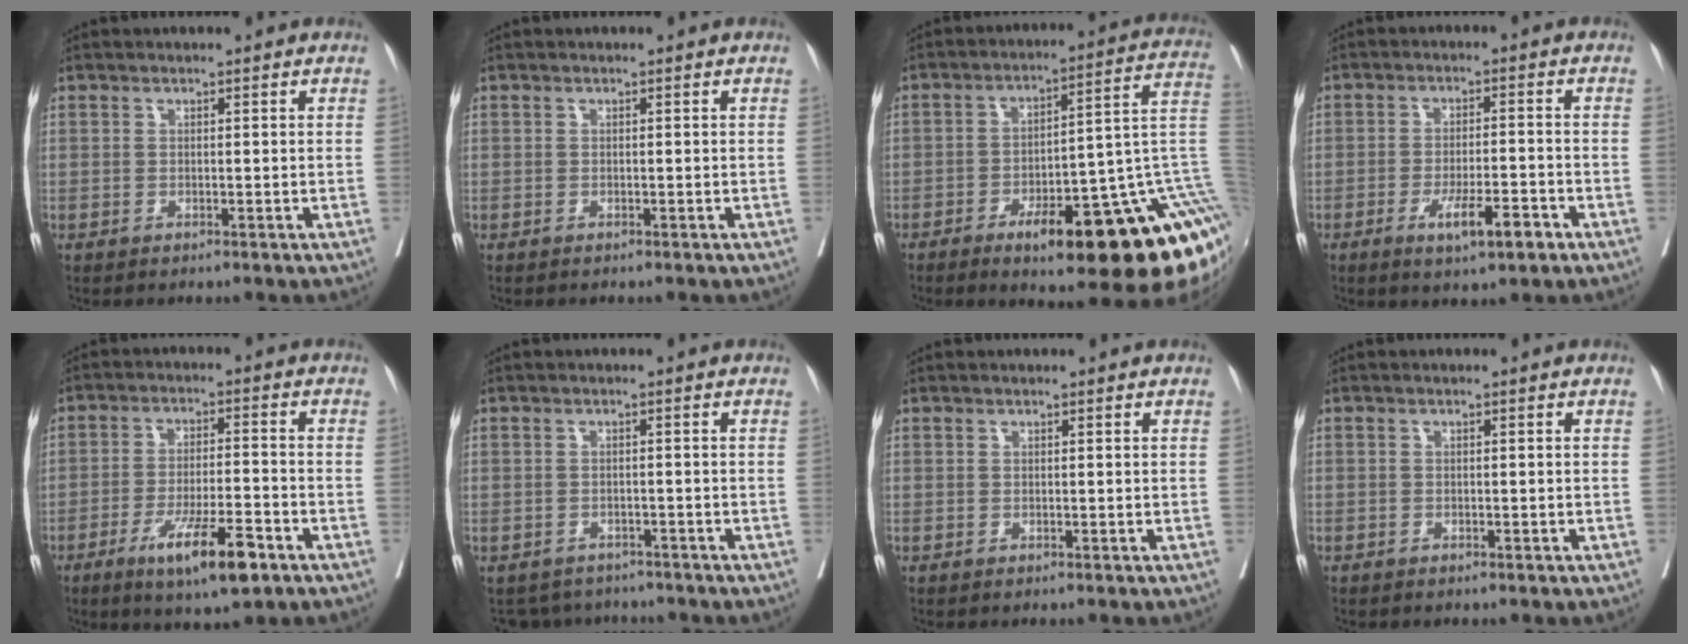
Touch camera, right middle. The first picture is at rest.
{"total": 0.0}
{"total": 25.9, "force": [-9.3, 5.0, 23.6], "torque": [-0.190, 0.037, -0.128]}
{"total": 6.6, "force": [-3.5, 1.1, 5.4], "torque": [-0.092, -0.007, -0.051]}
{"total": 10.4, "force": [-5.8, 1.6, 8.4], "torque": [-0.142, -0.016, -0.093]}
{"total": 5.5, "force": [-5.1, 2.0, -0.1], "torque": [0.008, 0.008, -0.068]}
{"total": 0.0}
{"total": 0.7, "force": [-0.5, 0.5, 0.0], "torque": [-0.004, 0.005, -0.010]}